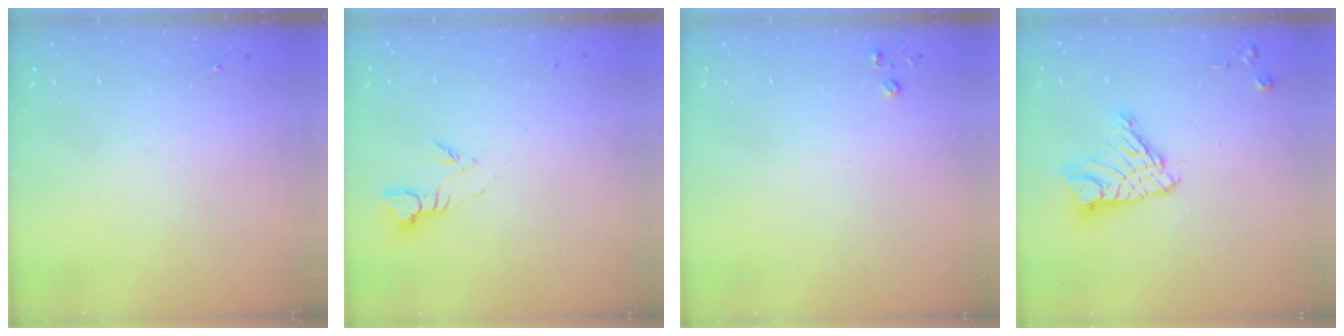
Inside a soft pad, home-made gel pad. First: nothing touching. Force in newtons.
{"total": 3.7, "press": 3.6, "slide": 0.3}
{"total": 2.8, "press": 2.8, "slide": 0.3}
{"total": 11.6, "press": 11.6, "slide": 1.0}